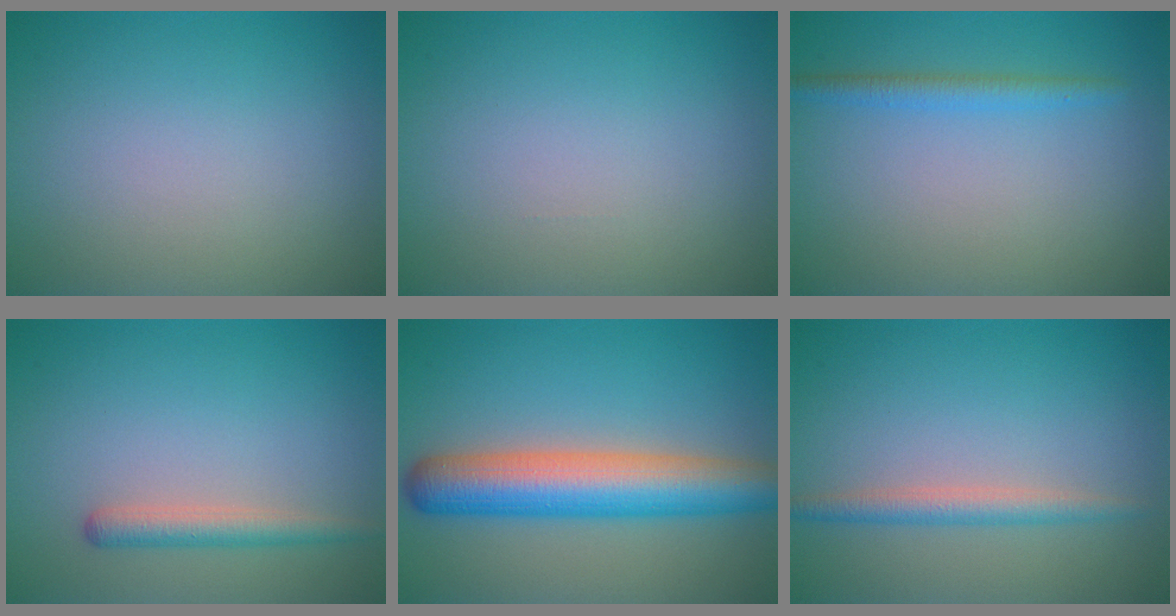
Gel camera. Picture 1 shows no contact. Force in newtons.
{"total": 0.0}
{"total": 1.8, "press": 1.8, "slide": 0.0}
{"total": 2.2, "press": 2.2, "slide": 0.1}
{"total": 8.0, "press": 8.0, "slide": 0.3}
{"total": 2.2, "press": 2.2, "slide": 0.0}